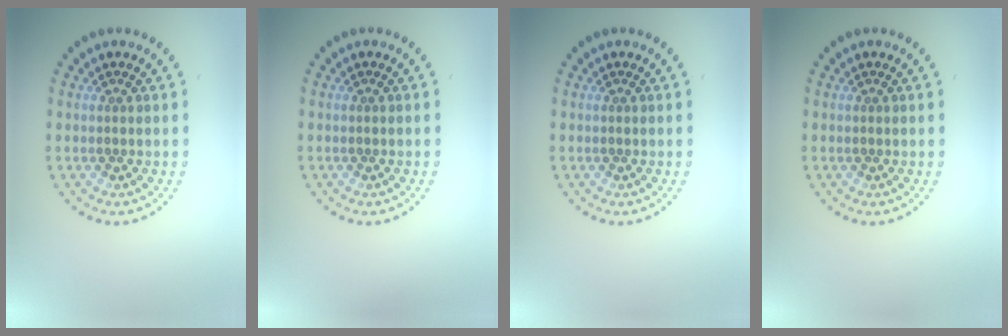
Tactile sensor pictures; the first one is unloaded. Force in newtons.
{"total": 0.0}
{"total": 0.0}
{"total": 0.0}